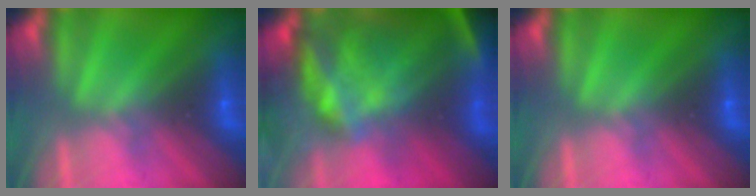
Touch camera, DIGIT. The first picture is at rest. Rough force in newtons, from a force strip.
{"total": 11.8}
{"total": 0.0}